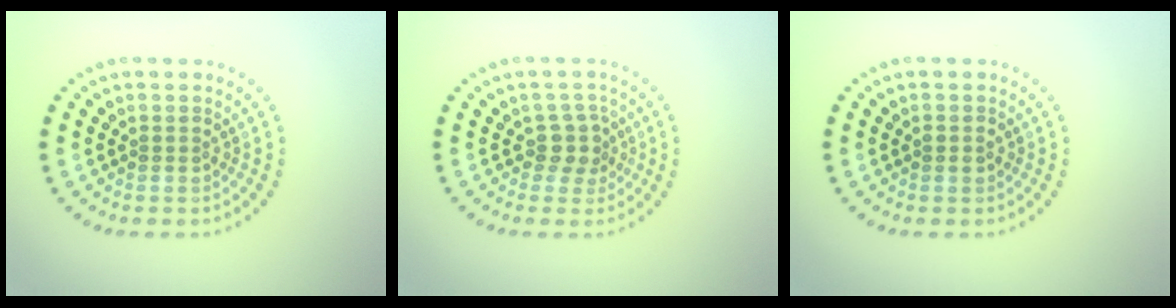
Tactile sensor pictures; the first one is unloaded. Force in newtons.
{"total": 2.1, "press": 1.7, "slide": 1.2}
{"total": 1.0, "press": 1.0, "slide": 0.1}